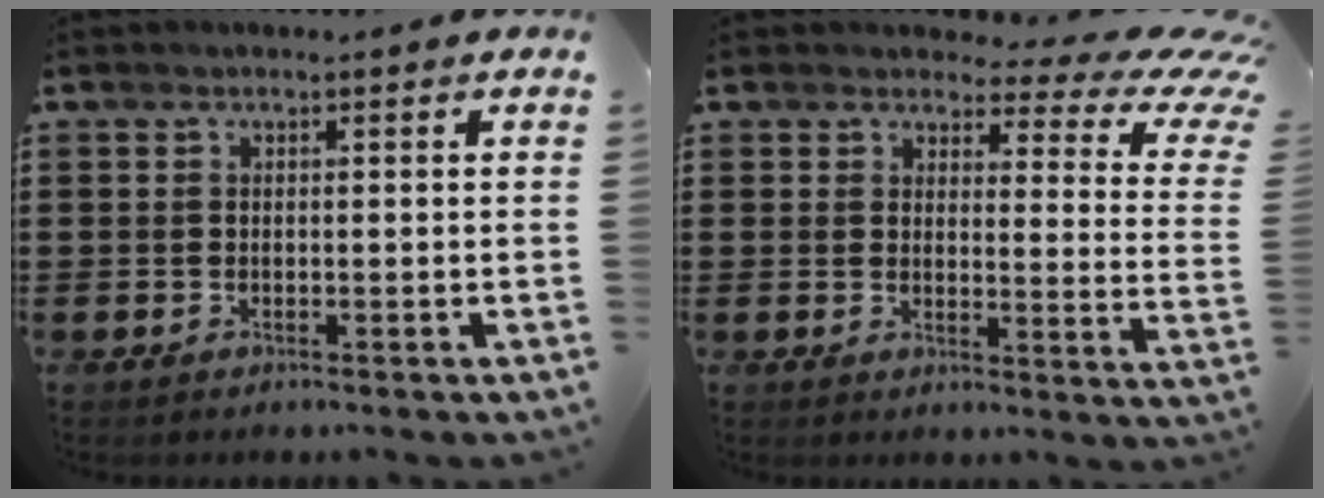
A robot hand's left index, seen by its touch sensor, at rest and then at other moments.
{"total": 5.6, "force": [4.1, 1.9, 3.3], "torque": [-0.060, -0.024, 0.065]}